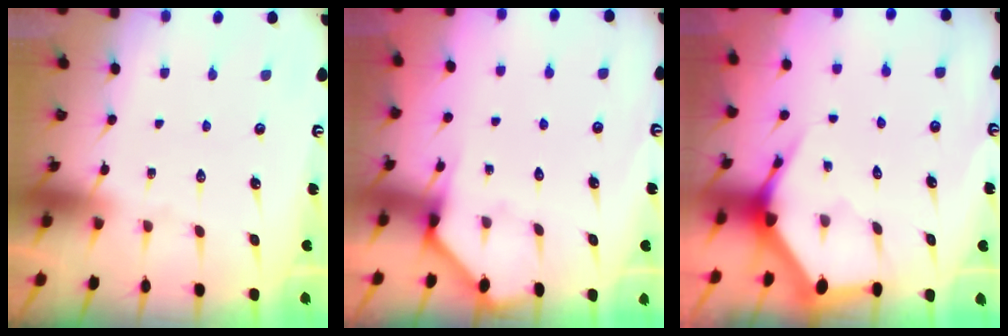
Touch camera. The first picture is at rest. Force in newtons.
{"total": 2.6, "press": 2.6, "slide": 0.2}
{"total": 3.5, "press": 3.5, "slide": 0.5}